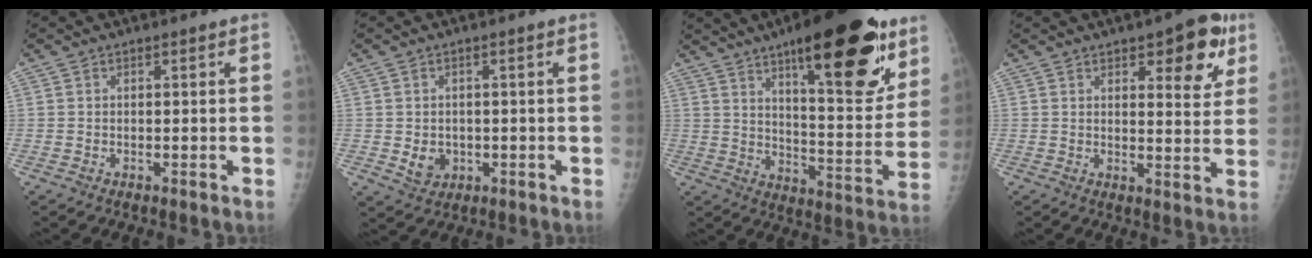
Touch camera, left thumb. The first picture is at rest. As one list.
[{"total": 4.2, "force": [-0.6, 3.5, 2.2], "torque": [-0.020, 0.000, 0.001]}, {"total": 26.1, "force": [15.0, 8.1, 19.7], "torque": [-0.248, -0.061, 0.224]}, {"total": 10.5, "force": [5.2, 4.1, 8.1], "torque": [-0.069, -0.020, 0.061]}]